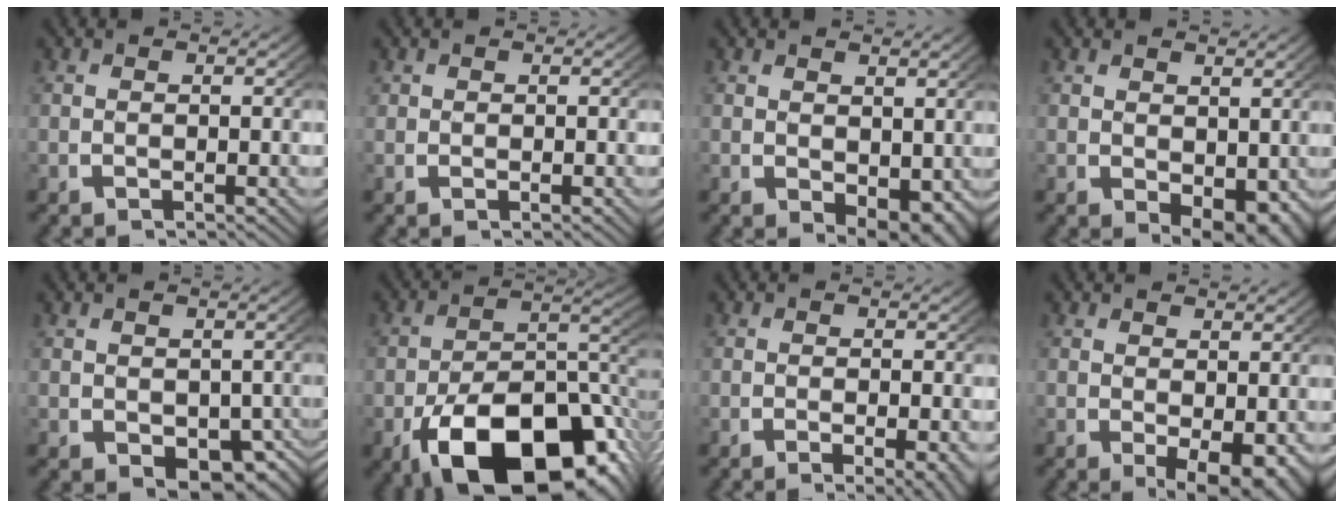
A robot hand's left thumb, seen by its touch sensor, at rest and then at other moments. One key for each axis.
{"total": 0.6, "fx": 0.2, "fy": 0.6, "fz": 0.2, "tx": -0.006, "ty": -0.008, "tz": 0.006}
{"total": 3.5, "fx": 0.3, "fy": 2.2, "fz": 2.7, "tx": -0.037, "ty": -0.025, "tz": 0.025}
{"total": 3.8, "fx": 0.0, "fy": 2.4, "fz": 2.9, "tx": -0.041, "ty": -0.028, "tz": 0.022}
{"total": 4.8, "fx": -1.1, "fy": 3.4, "fz": 3.2, "tx": -0.045, "ty": -0.031, "tz": 0.005}
{"total": 17.6, "fx": -6.9, "fy": 9.9, "fz": 12.8, "tx": -0.219, "ty": -0.066, "tz": -0.068}
{"total": 2.8, "fx": -1.1, "fy": 0.7, "fz": 2.4, "tx": -0.034, "ty": -0.011, "tz": -0.012}
{"total": 4.2, "fx": -0.6, "fy": 2.3, "fz": 3.5, "tx": -0.058, "ty": -0.033, "tz": 0.010}